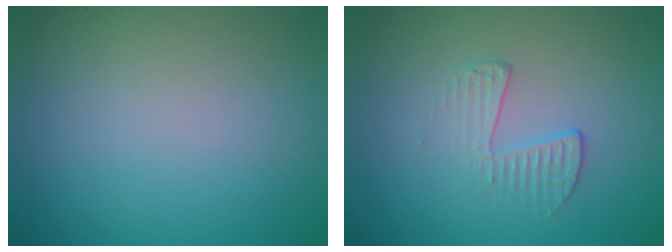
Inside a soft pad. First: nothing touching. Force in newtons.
{"total": 1.9, "press": 0.7, "slide": 1.8}